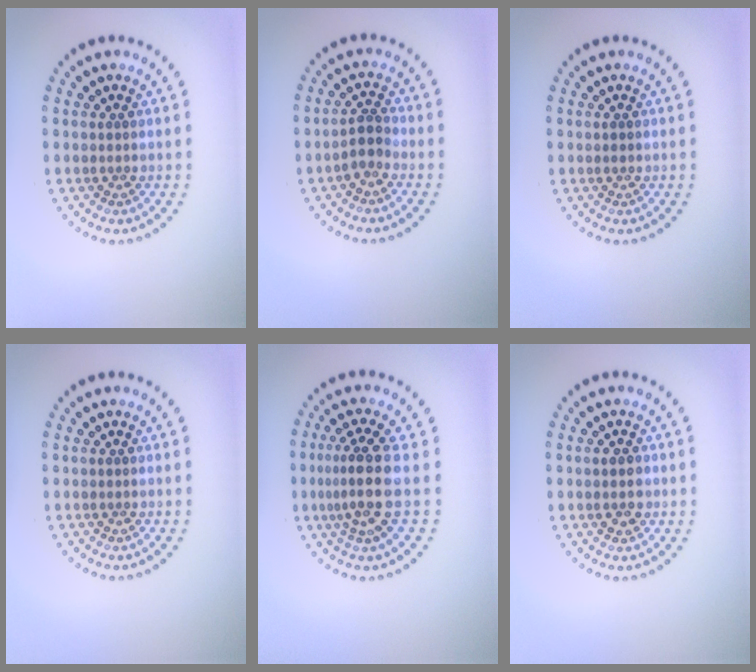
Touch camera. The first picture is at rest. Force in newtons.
{"total": 1.8, "press": 1.4, "slide": 1.1}
{"total": 0.5, "press": 0.5, "slide": 0.1}
{"total": 0.0}
{"total": 3.9, "press": 3.2, "slide": 2.2}
{"total": 2.3, "press": 2.3, "slide": 0.1}